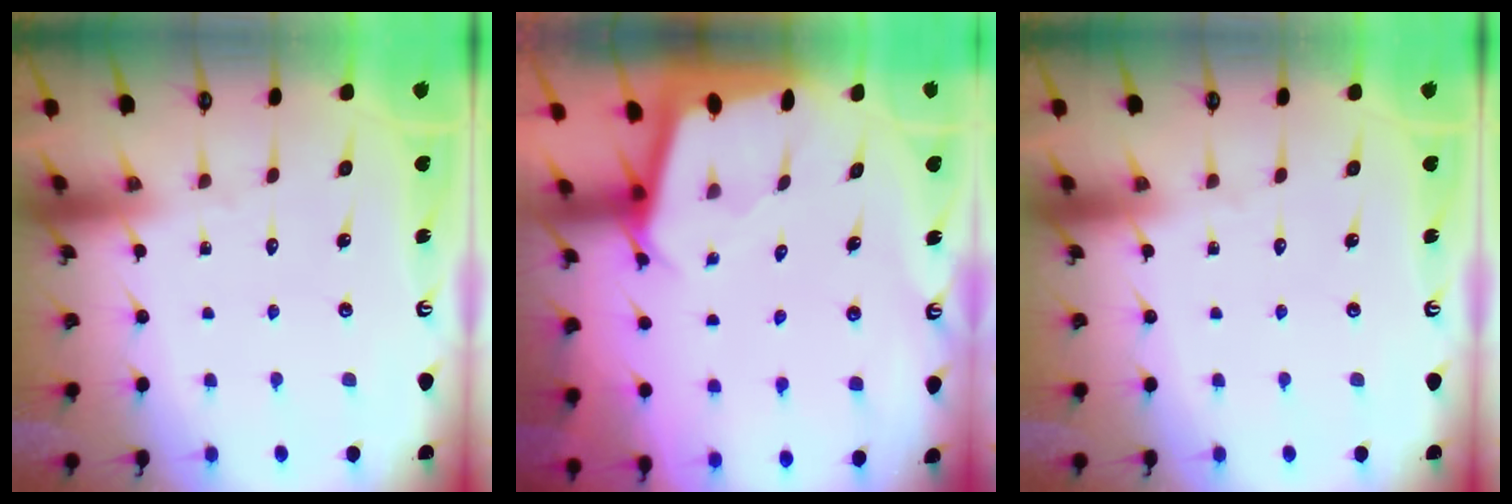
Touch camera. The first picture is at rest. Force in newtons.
{"total": 2.4, "press": 2.4, "slide": 0.1}
{"total": 0.0}